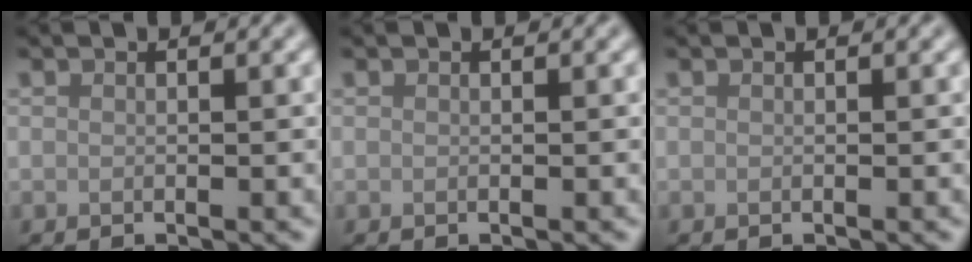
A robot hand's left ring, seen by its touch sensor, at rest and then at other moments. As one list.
[{"total": 0.0}, {"total": 0.0}]